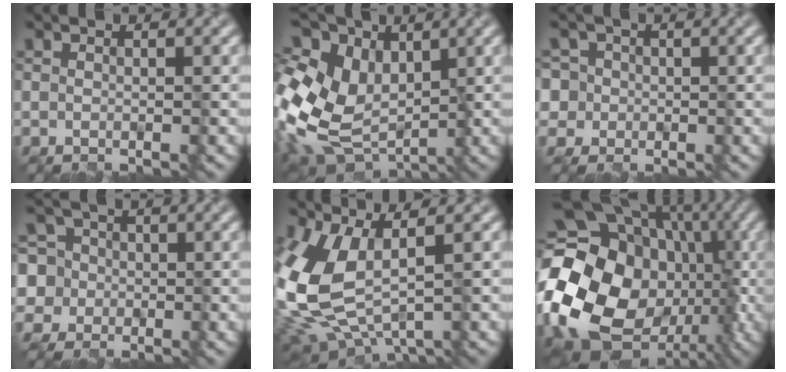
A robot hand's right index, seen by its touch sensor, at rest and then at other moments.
{"total": 12.5, "force": [1.5, 9.1, 8.4], "torque": [-0.205, 0.021, 0.048]}
{"total": 6.2, "force": [1.3, 5.7, 2.3], "torque": [-0.047, 0.041, -0.010]}
{"total": 7.6, "force": [0.7, 7.1, 2.6], "torque": [-0.064, 0.039, -0.017]}
{"total": 9.4, "force": [0.5, 5.2, 7.9], "torque": [-0.205, -0.024, 0.022]}
{"total": 21.2, "force": [-2.9, 17.0, 12.4], "torque": [-0.212, -0.017, -0.071]}